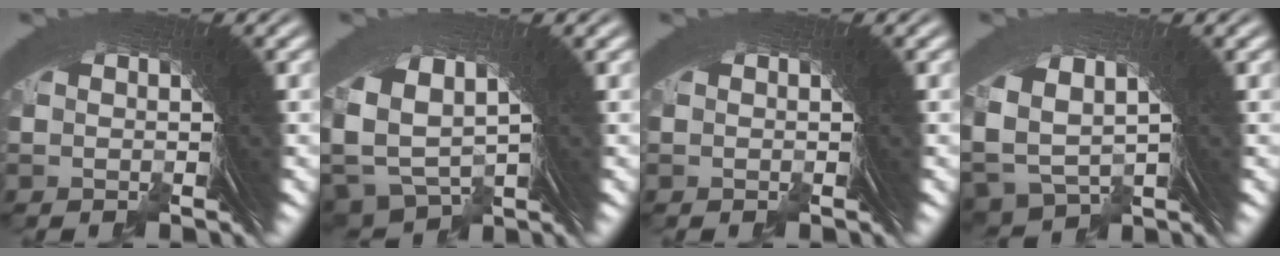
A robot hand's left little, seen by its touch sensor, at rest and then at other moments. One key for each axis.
{"total": 7.0, "fx": 0.9, "fy": 5.8, "fz": 3.8, "tx": -0.102, "ty": -0.018, "tz": 0.026}
{"total": 0.0}
{"total": 5.7, "fx": 1.0, "fy": 4.8, "fz": 2.9, "tx": -0.081, "ty": -0.015, "tz": 0.028}